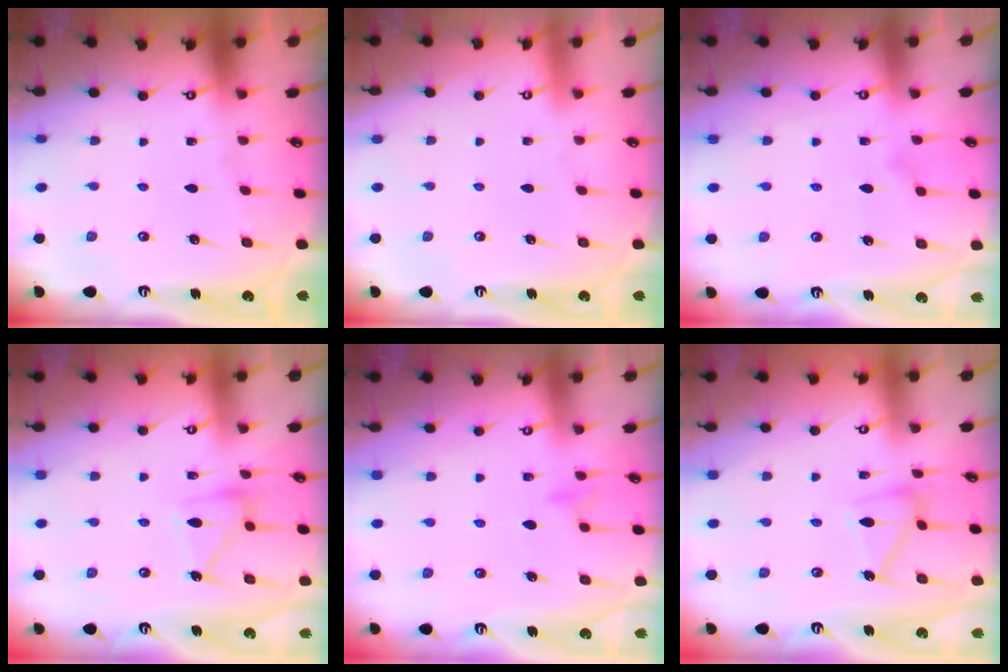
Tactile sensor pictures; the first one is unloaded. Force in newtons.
{"total": 3.9, "press": 3.9, "slide": 0.1}
{"total": 8.1, "press": 8.1, "slide": 0.4}
{"total": 12.2, "press": 12.2, "slide": 0.8}
{"total": 7.7, "press": 7.6, "slide": 0.8}
{"total": 11.6, "press": 11.6, "slide": 0.4}